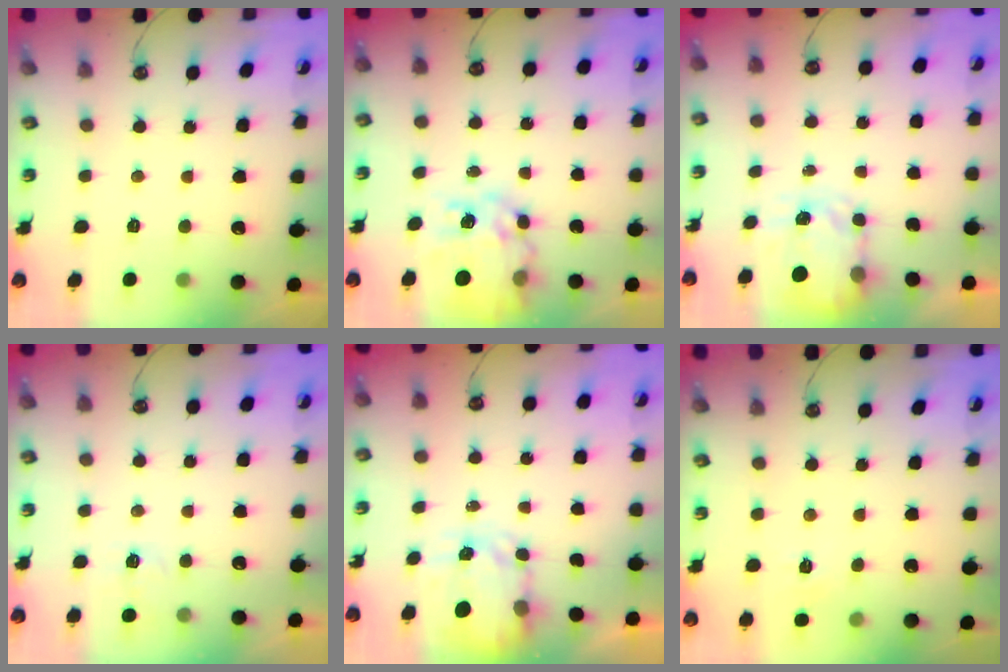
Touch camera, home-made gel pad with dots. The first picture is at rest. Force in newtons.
{"total": 13.2, "press": 13.2, "slide": 1.2}
{"total": 3.7, "press": 3.7, "slide": 0.5}
{"total": 3.9, "press": 3.9, "slide": 0.6}
{"total": 3.4, "press": 3.4, "slide": 0.4}
{"total": 5.0, "press": 5.0, "slide": 0.6}